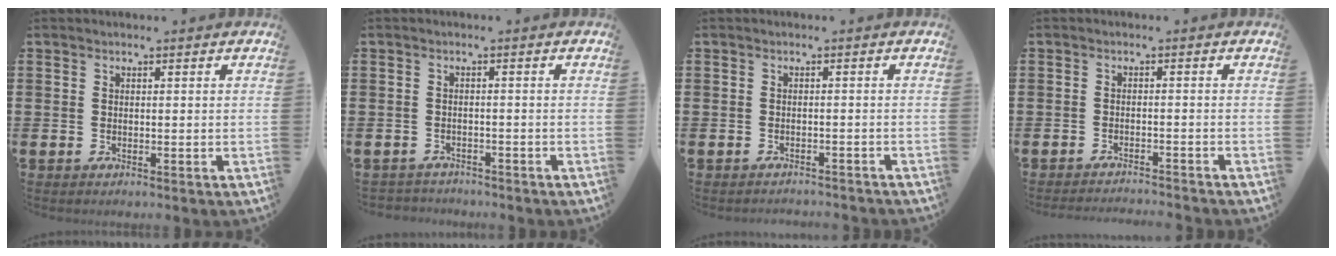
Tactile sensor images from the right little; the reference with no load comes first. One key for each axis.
{"total": 1.3, "fx": -1.2, "fy": 0.2, "fz": -0.2, "tx": -0.001, "ty": 0.002, "tz": -0.028}
{"total": 1.0, "fx": -1.0, "fy": 0.0, "fz": -0.1, "tx": 0.000, "ty": 0.002, "tz": -0.021}
{"total": 1.6, "fx": -1.6, "fy": -0.2, "fz": 0.0, "tx": -0.001, "ty": 0.004, "tz": -0.032}